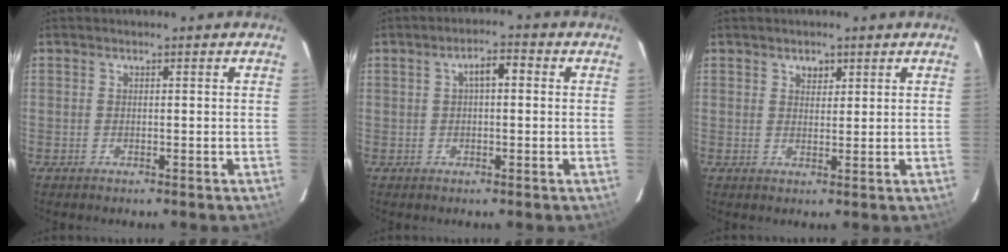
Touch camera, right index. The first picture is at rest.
{"total": 3.7, "force": [0.7, 1.4, 3.3], "torque": [-0.057, 0.015, 0.011]}
{"total": 2.1, "force": [1.3, 1.5, 0.9], "torque": [-0.010, 0.006, 0.023]}